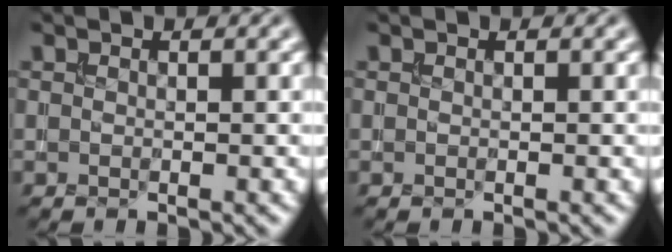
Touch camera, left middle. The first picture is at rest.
{"total": 0.0}